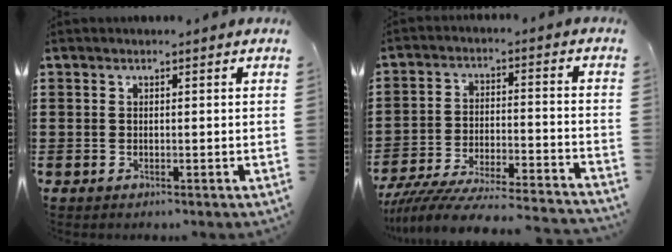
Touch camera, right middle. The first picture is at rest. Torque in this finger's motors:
{"motor_torque": [0.27, -0.04, 0.41, 0.21]}